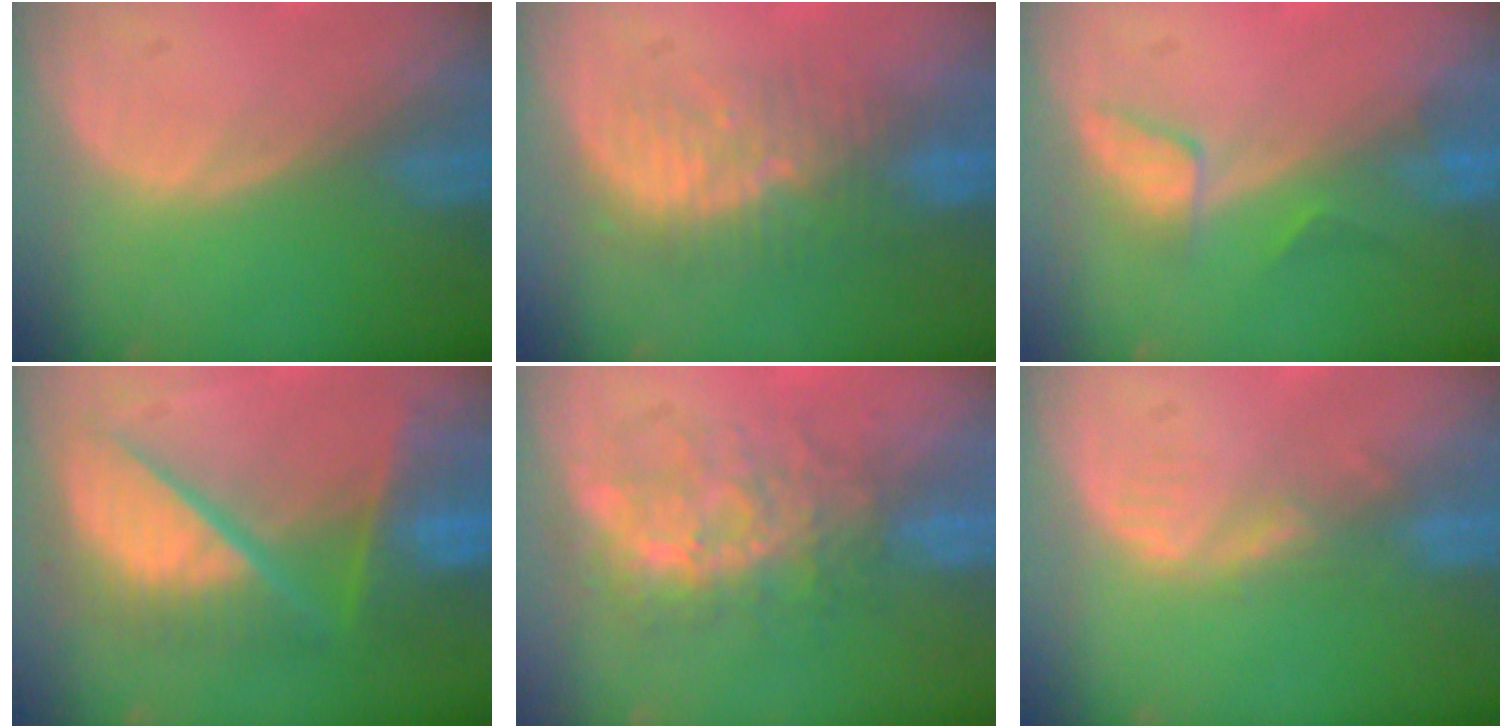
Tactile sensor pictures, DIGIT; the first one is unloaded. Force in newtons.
{"total": 8.4, "press": 7.8, "slide": 3.0}
{"total": 3.2, "press": 3.1, "slide": 0.3}
{"total": 11.1, "press": 11.0, "slide": 1.3}
{"total": 8.7, "press": 7.5, "slide": 4.4}
{"total": 2.0, "press": 2.0, "slide": 0.3}